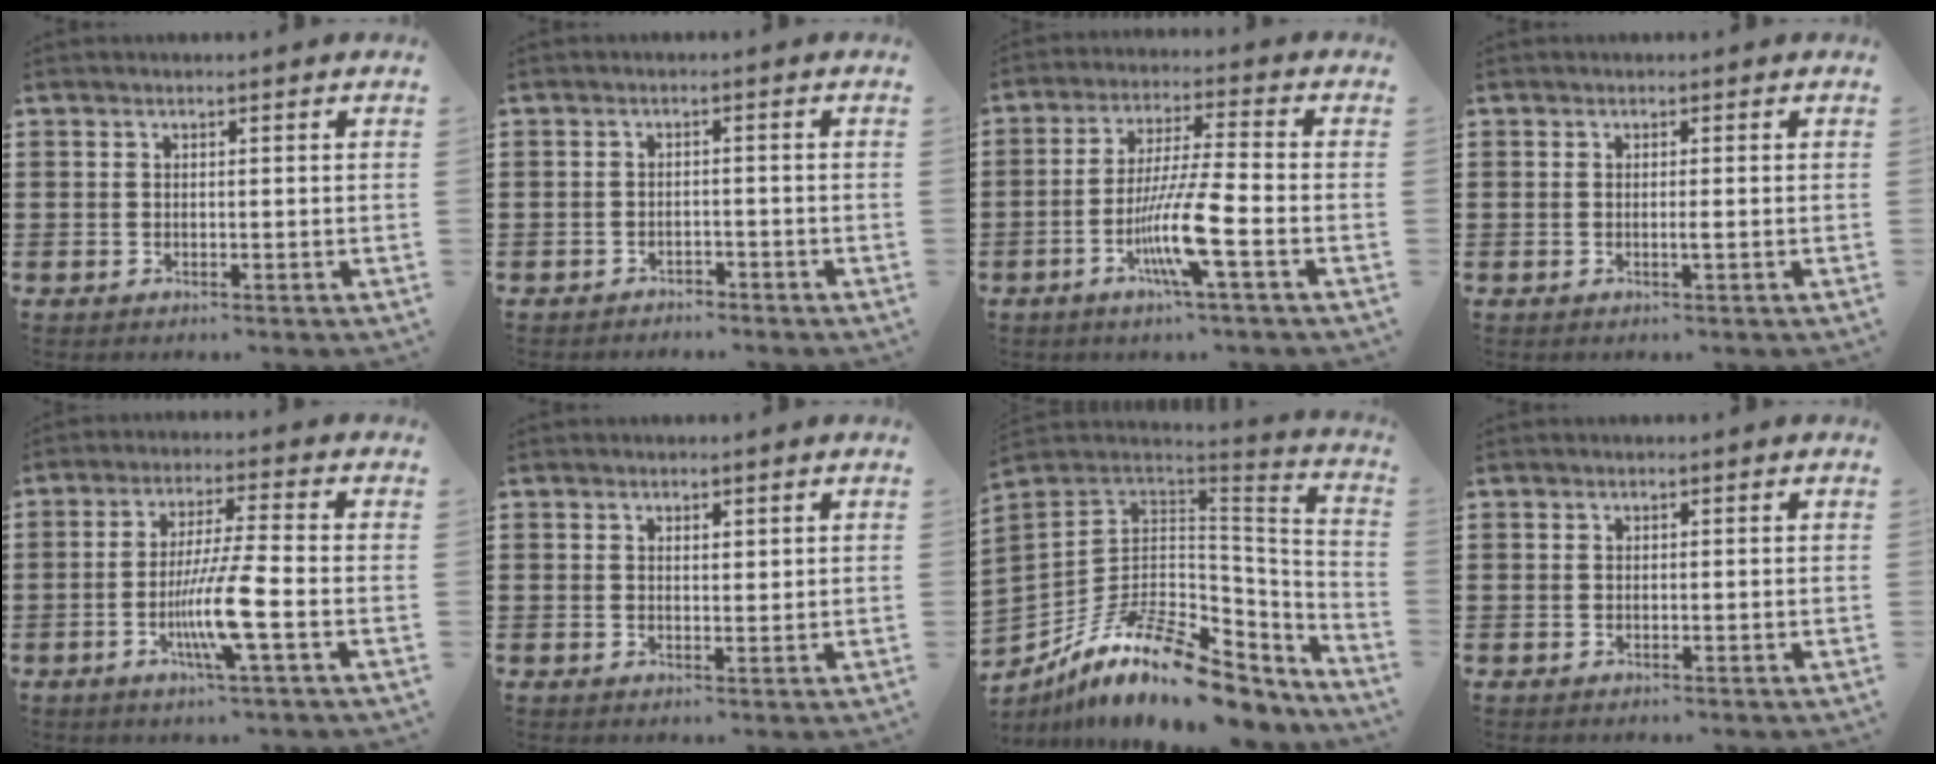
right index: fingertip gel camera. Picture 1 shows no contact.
{"total": 1.7, "force": [-1.7, 0.3, -0.1], "torque": [-0.005, 0.002, -0.038]}
{"total": 9.8, "force": [-3.9, 0.4, 9.0], "torque": [-0.181, -0.013, -0.078]}
{"total": 0.9, "force": [-0.2, -0.2, 0.9], "torque": [-0.016, -0.006, -0.003]}
{"total": 9.0, "force": [-3.1, 0.0, 8.4], "torque": [-0.158, -0.015, -0.059]}
{"total": 0.9, "force": [0.6, 0.4, 0.6], "torque": [-0.012, 0.004, 0.011]}
{"total": 15.9, "force": [-8.9, 6.8, 11.3], "torque": [-0.234, 0.027, -0.155]}
{"total": 0.0}